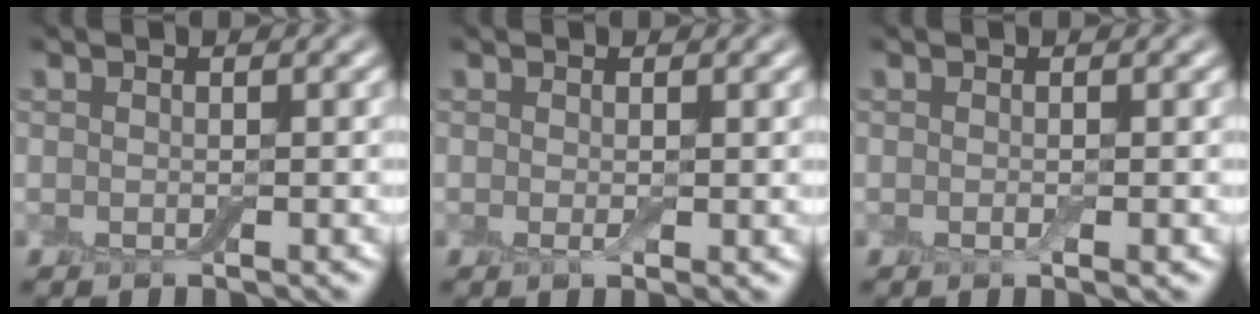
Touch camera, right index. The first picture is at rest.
{"total": 0.9, "force": [0.0, 0.2, 0.9], "torque": [-0.013, -0.004, -0.001]}
{"total": 0.7, "force": [-0.2, 0.1, 0.7], "torque": [-0.012, -0.004, -0.004]}